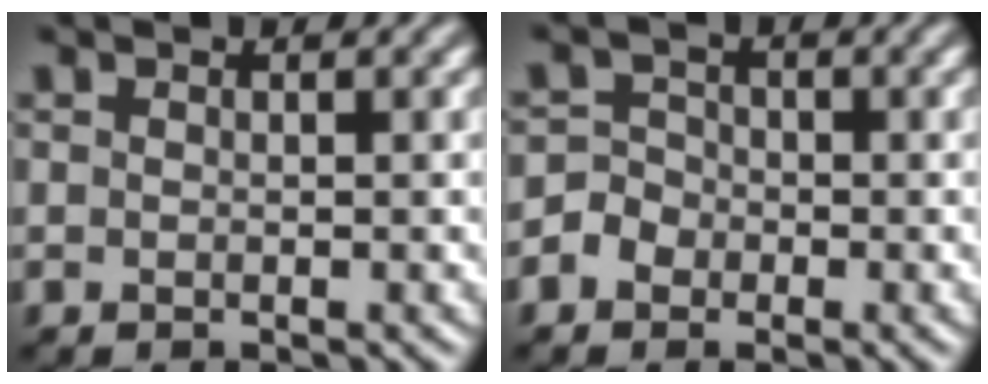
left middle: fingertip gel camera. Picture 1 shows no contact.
{"total": 1.8, "force": [-1.0, 1.5, 0.2], "torque": [-0.001, 0.012, -0.025]}